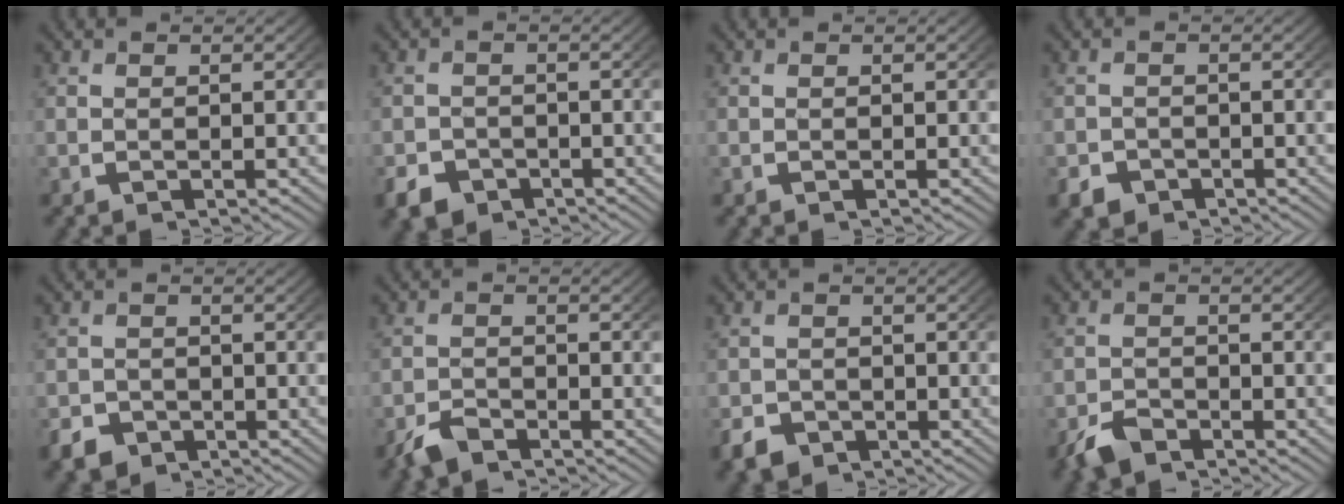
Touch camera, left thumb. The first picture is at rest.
{"total": 4.3, "force": [-3.2, 2.7, 1.1], "torque": [-0.014, -0.019, -0.052]}
{"total": 0.0}
{"total": 3.2, "force": [-2.4, 2.1, 0.6], "torque": [-0.009, -0.016, -0.037]}
{"total": 4.1, "force": [-3.1, 2.5, 0.9], "torque": [-0.013, -0.019, -0.049]}
{"total": 2.5, "force": [-2.2, 0.9, 0.7], "torque": [-0.017, -0.009, -0.042]}
{"total": 3.8, "force": [-2.9, 2.3, 0.9], "torque": [-0.012, -0.017, -0.047]}
{"total": 3.0, "force": [-2.5, 1.4, 0.8], "torque": [-0.018, -0.014, -0.044]}